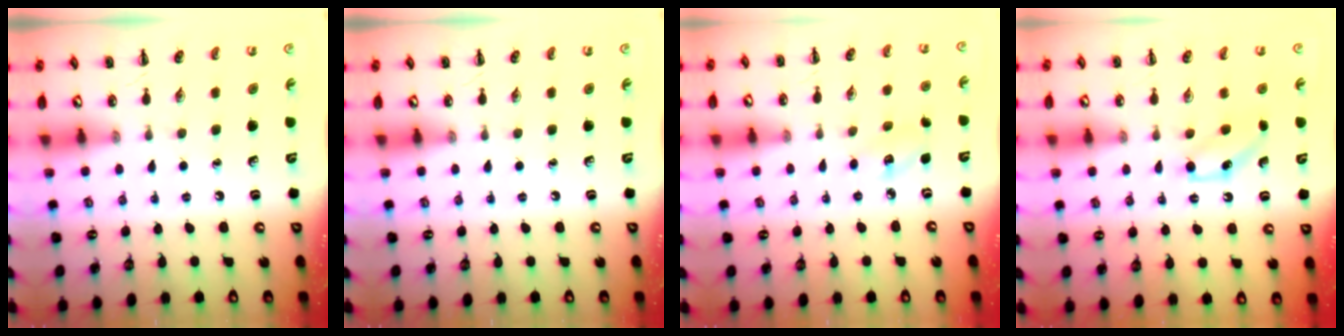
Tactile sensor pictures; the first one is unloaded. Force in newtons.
{"total": 0.0}
{"total": 3.8, "press": 3.7, "slide": 0.9}
{"total": 6.5, "press": 6.3, "slide": 1.8}